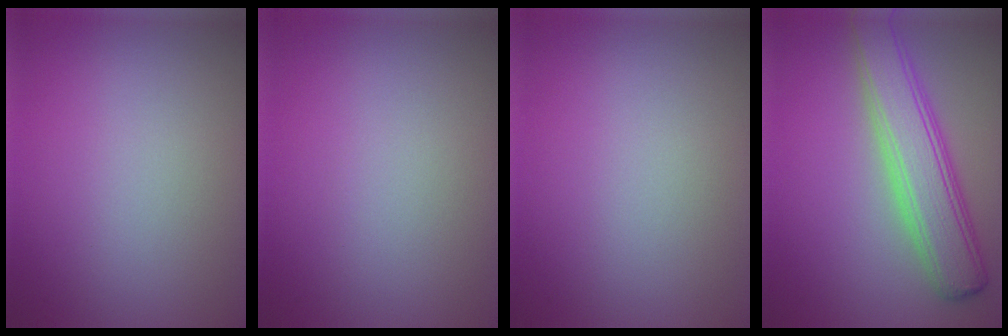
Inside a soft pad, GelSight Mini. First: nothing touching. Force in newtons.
{"total": 0.0}
{"total": 0.0}
{"total": 5.9, "press": 5.9, "slide": 0.2}